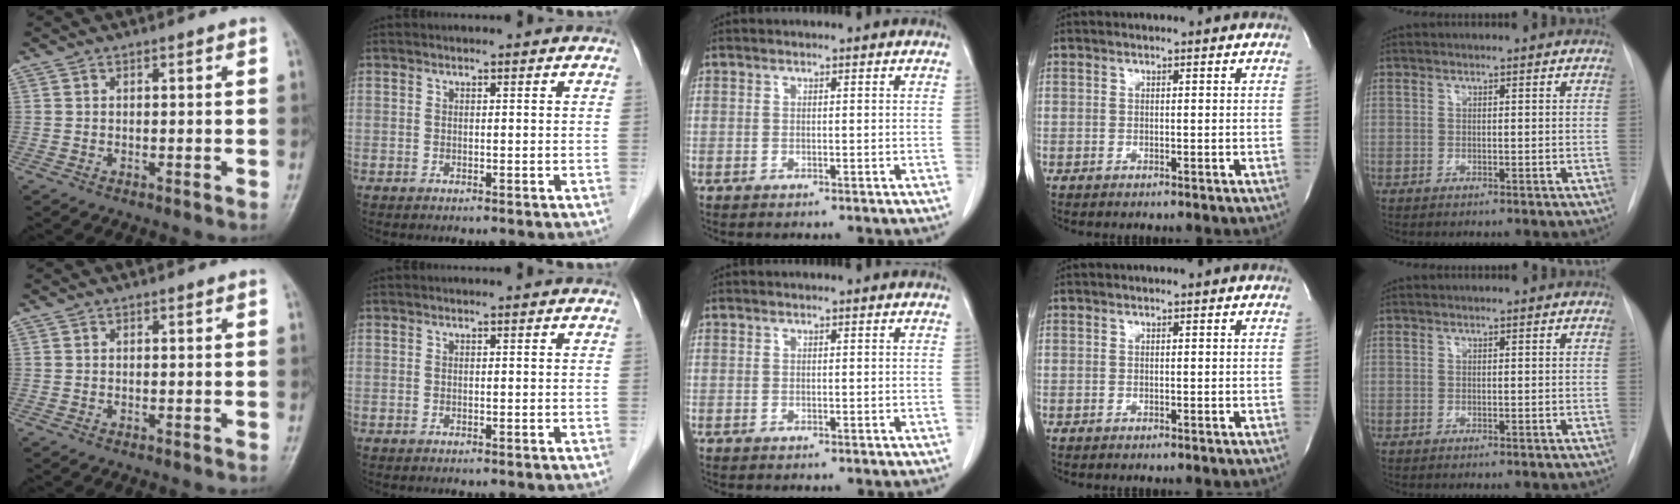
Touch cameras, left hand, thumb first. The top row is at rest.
{}